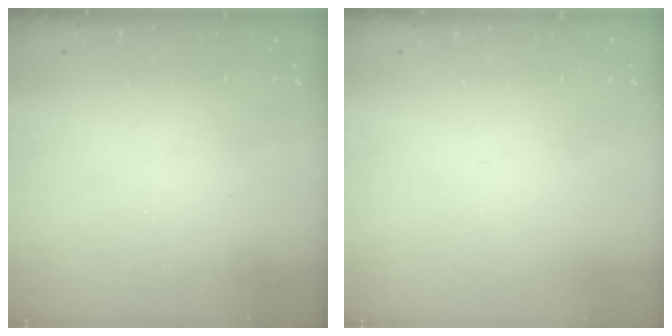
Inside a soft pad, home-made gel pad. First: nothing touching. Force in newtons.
{"total": 0.0}